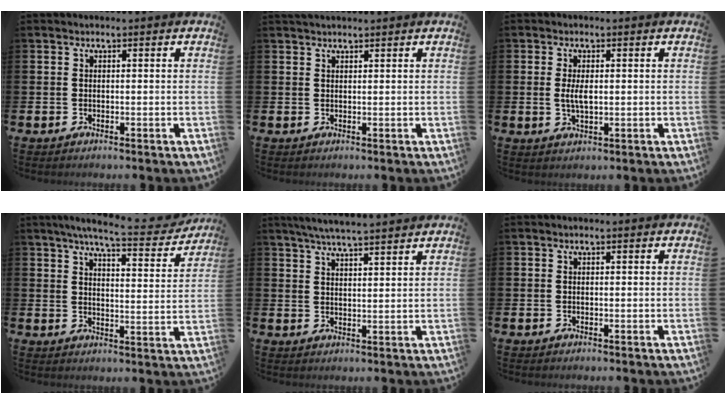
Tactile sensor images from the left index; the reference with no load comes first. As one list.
[{"total": 1.2, "force": [1.2, 0.2, 0.3], "torque": [-0.003, 0.001, 0.020]}, {"total": 3.0, "force": [0.1, 1.2, 2.7], "torque": [-0.046, 0.001, -0.002]}, {"total": 7.0, "force": [6.3, 0.7, 3.1], "torque": [-0.058, -0.037, 0.103]}, {"total": 5.3, "force": [5.1, -0.2, 1.4], "torque": [-0.036, -0.022, 0.089]}, {"total": 0.0}]